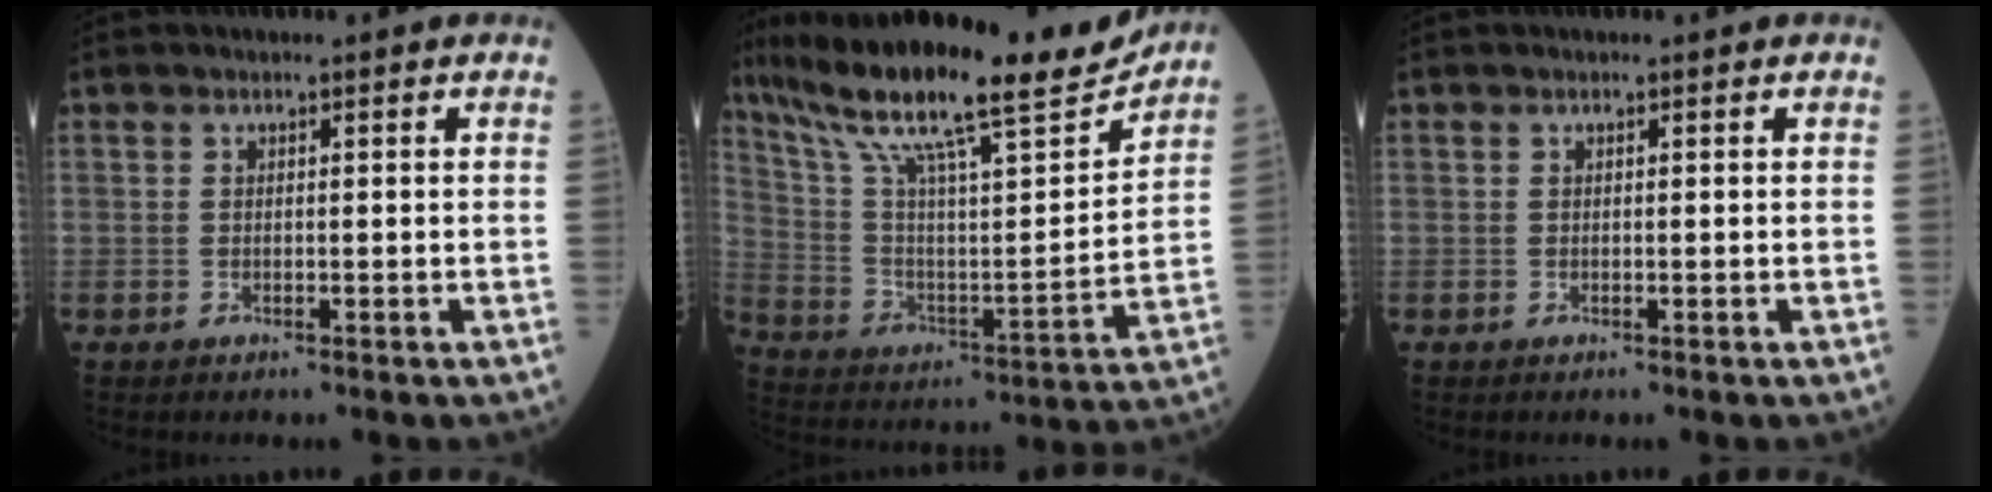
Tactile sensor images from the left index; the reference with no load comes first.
{"total": 24.0, "force": [19.7, 1.9, 13.5], "torque": [-0.245, -0.003, 0.319]}
{"total": 0.0}